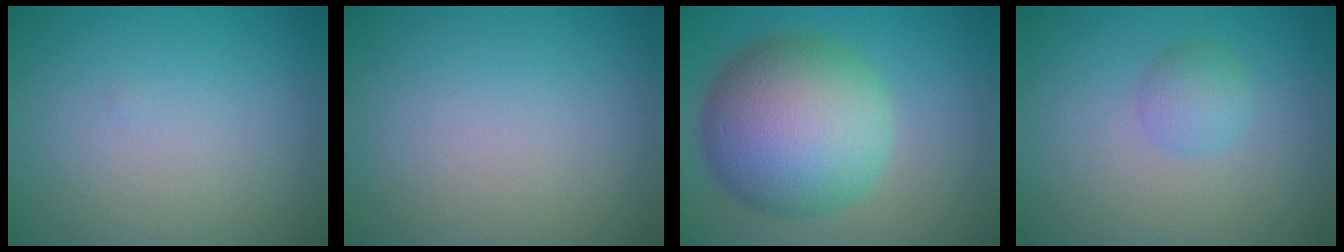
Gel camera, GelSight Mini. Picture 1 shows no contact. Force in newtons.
{"total": 0.0}
{"total": 12.0, "press": 12.0, "slide": 0.4}
{"total": 1.8, "press": 1.8, "slide": 0.0}